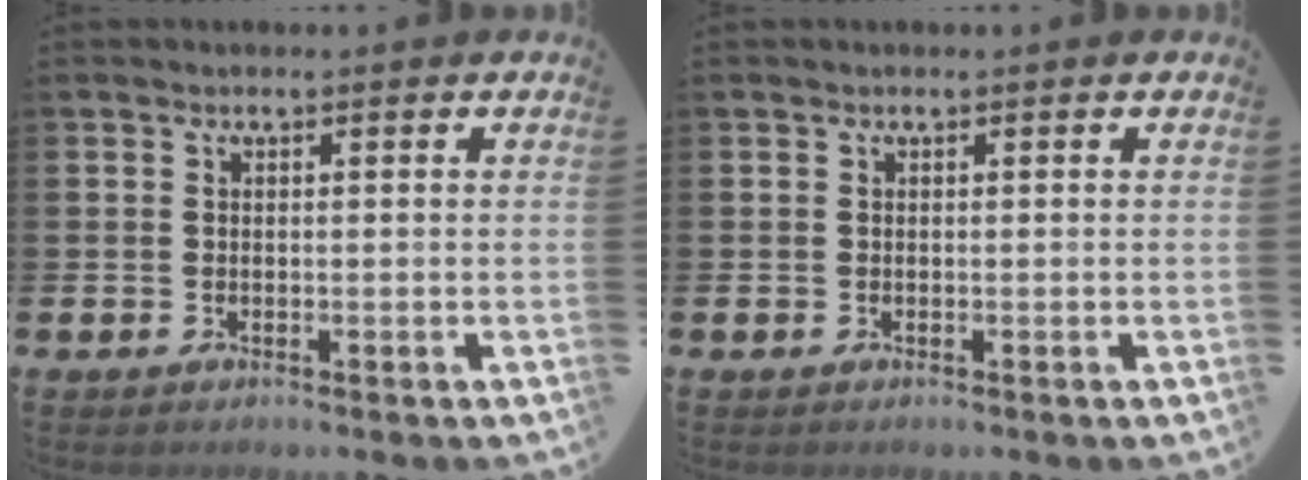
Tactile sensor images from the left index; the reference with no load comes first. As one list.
[{"total": 0.0}]